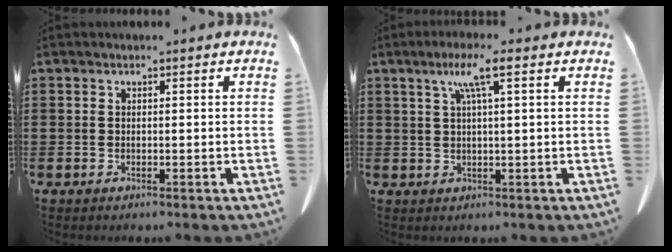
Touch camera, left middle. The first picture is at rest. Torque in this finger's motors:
{"motor_torque": [0.17, 0.01, 0.33, 0.11]}